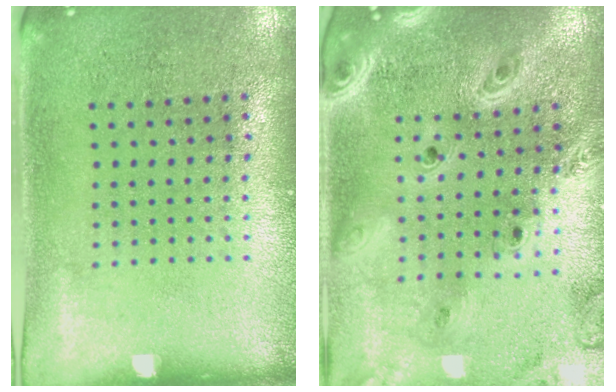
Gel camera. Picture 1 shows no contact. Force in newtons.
{"total": 3.2, "press": 2.6, "slide": 1.8}